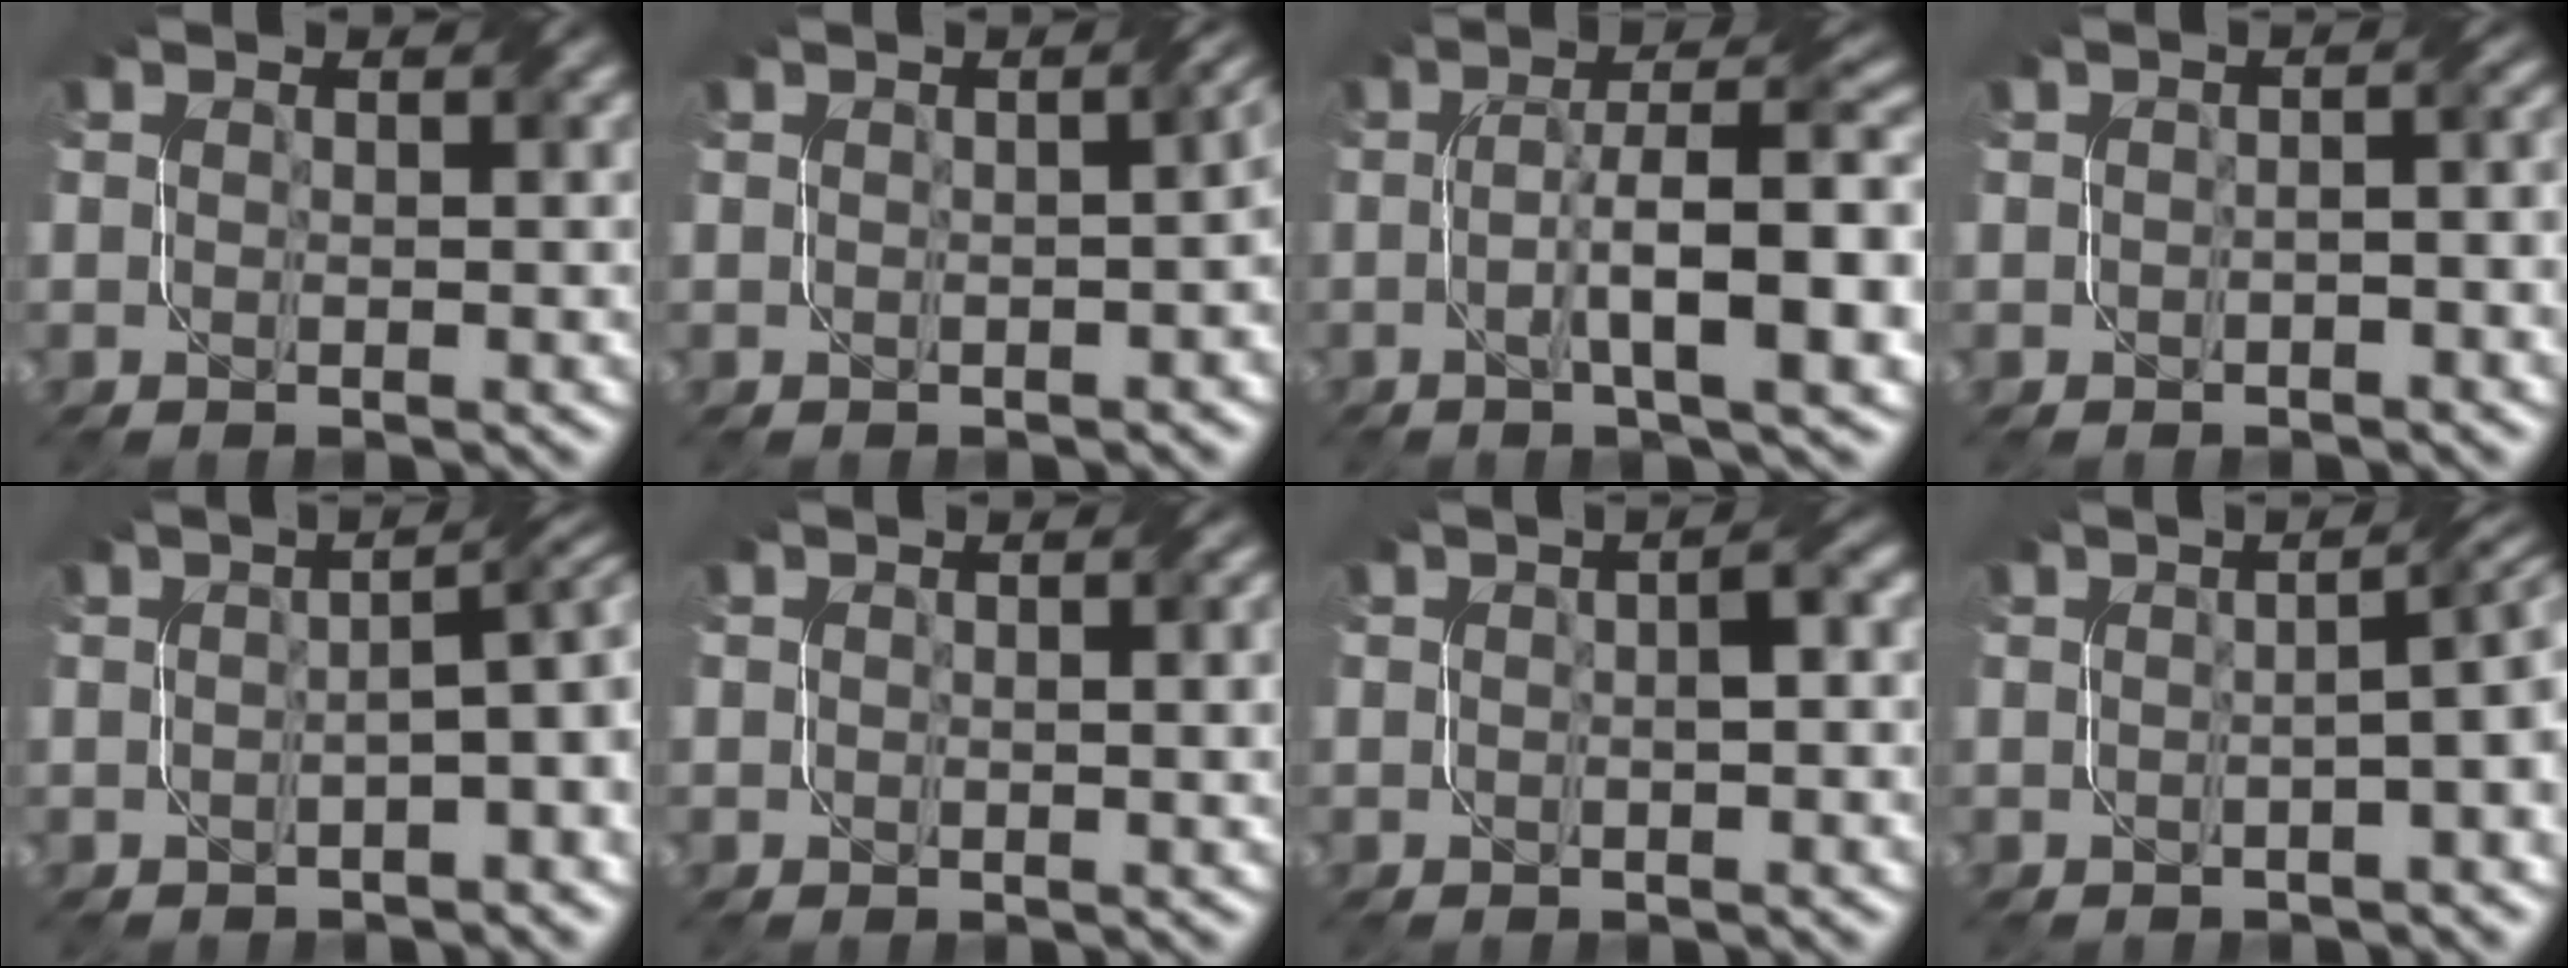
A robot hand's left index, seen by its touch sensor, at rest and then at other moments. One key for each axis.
{"total": 3.2, "fx": -0.4, "fy": 1.2, "fz": 2.9, "tx": -0.020, "ty": 0.006, "tz": 0.002}
{"total": 8.9, "fx": -1.1, "fy": 1.9, "fz": 8.6, "tx": -0.131, "ty": 0.015, "tz": -0.020}
{"total": 2.6, "fx": -0.4, "fy": 1.2, "fz": 2.3, "tx": -0.022, "ty": 0.002, "tz": -0.008}
{"total": 5.3, "fx": -0.8, "fy": 1.6, "fz": 4.9, "tx": -0.052, "ty": 0.013, "tz": -0.012}
{"total": 1.8, "fx": 0.3, "fy": 0.7, "fz": 1.6, "tx": -0.021, "ty": 0.004, "tz": 0.006}
{"total": 1.8, "fx": 0.0, "fy": 0.2, "fz": 1.8, "tx": -0.029, "ty": 0.009, "tz": -0.003}
{"total": 5.2, "fx": -0.3, "fy": 1.8, "fz": 4.8, "tx": -0.035, "ty": 0.016, "tz": -0.006}